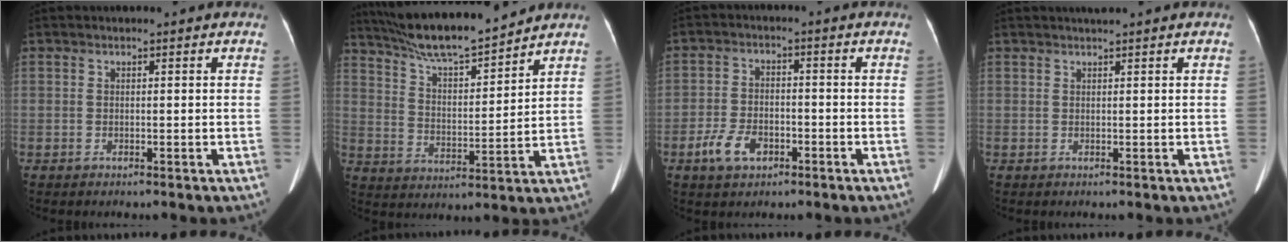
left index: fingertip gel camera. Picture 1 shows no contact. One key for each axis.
{"total": 12.5, "fx": 11.5, "fy": 0.6, "fz": 4.9, "tx": -0.093, "ty": 0.000, "tz": 0.201}
{"total": 5.9, "fx": -4.2, "fy": 3.0, "fz": 2.8, "tx": -0.065, "ty": -0.003, "tz": -0.074}
{"total": 1.5, "fx": 1.3, "fy": -0.3, "fz": 0.7, "tx": -0.008, "ty": 0.010, "tz": 0.027}